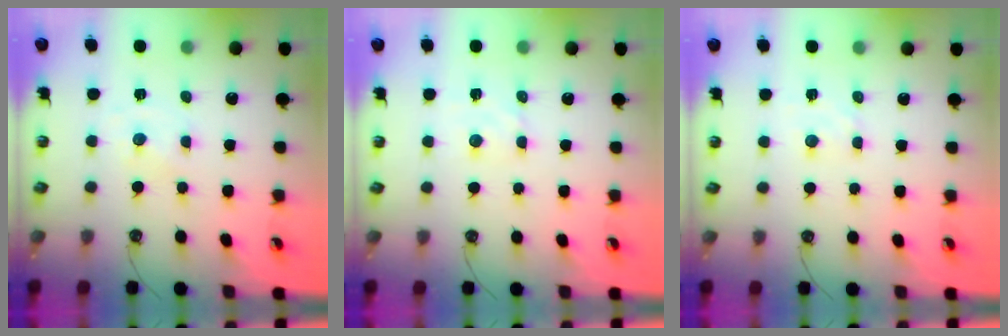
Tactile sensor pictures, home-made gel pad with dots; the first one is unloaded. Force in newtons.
{"total": 2.5, "press": 2.5, "slide": 0.4}
{"total": 3.4, "press": 3.4, "slide": 0.5}